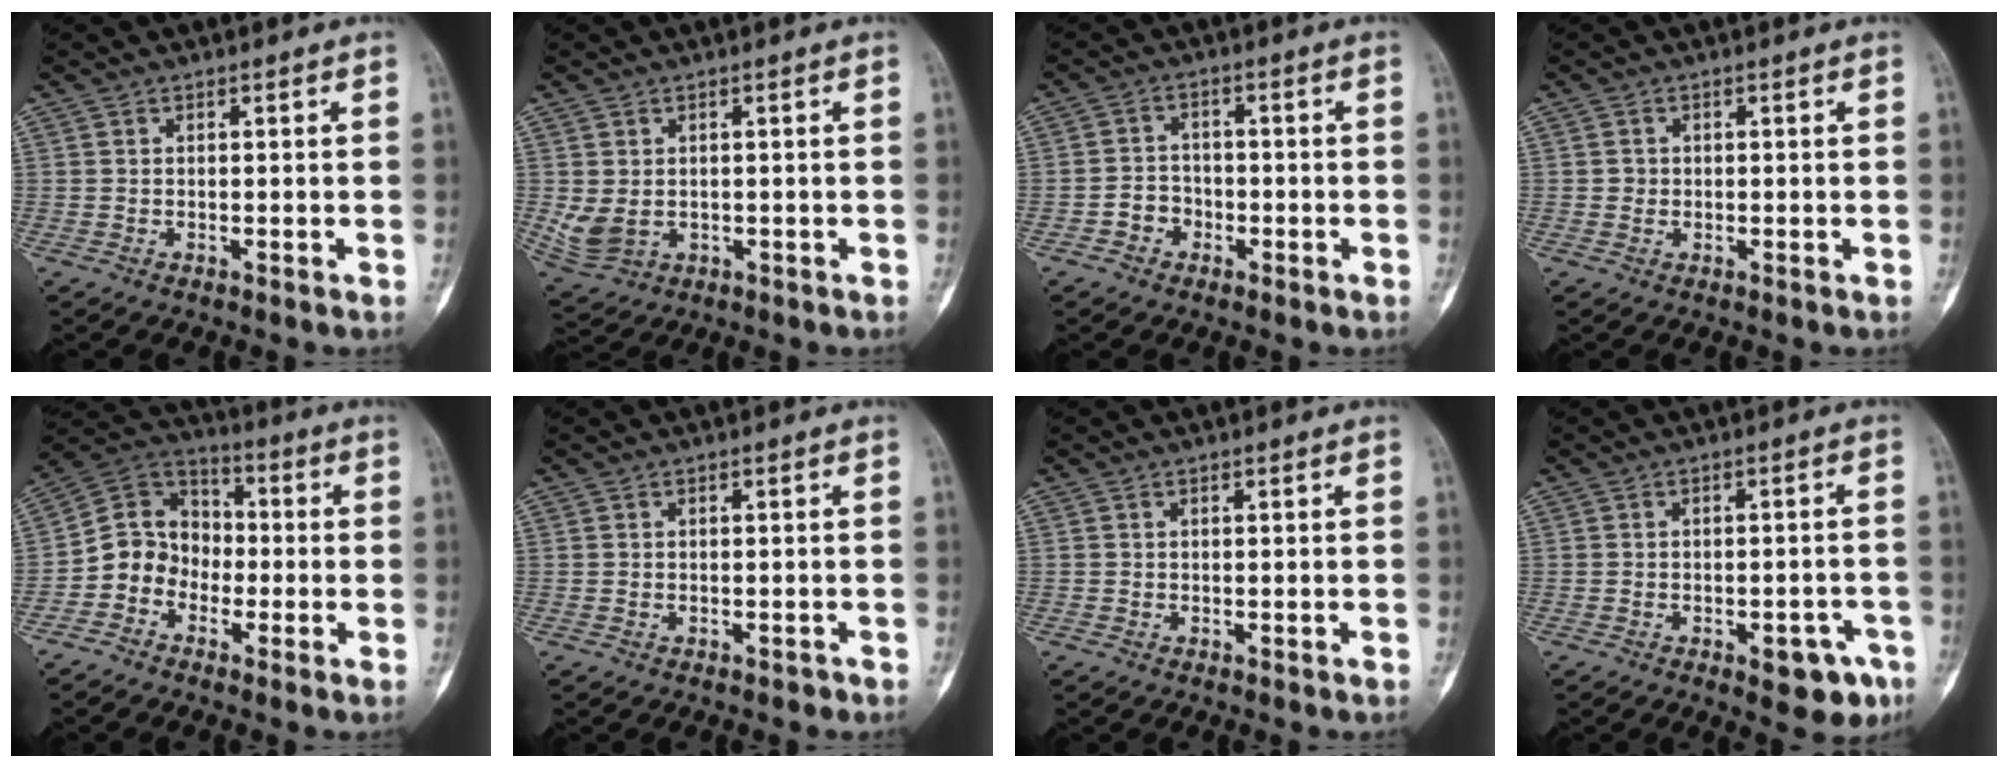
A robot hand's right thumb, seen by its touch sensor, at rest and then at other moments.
{"total": 5.2, "force": [0.0, 3.9, 3.4], "torque": [-0.069, -0.007, 0.016]}
{"total": 3.7, "force": [-1.8, 3.2, 0.9], "torque": [0.009, 0.020, -0.038]}
{"total": 1.1, "force": [0.0, 1.1, 0.2], "torque": [0.004, 0.003, -0.001]}
{"total": 9.7, "force": [-2.9, 8.5, 3.9], "torque": [-0.036, 0.056, -0.069]}
{"total": 0.7, "force": [-0.5, 0.4, 0.2], "torque": [0.000, 0.008, -0.007]}
{"total": 0.0}
{"total": 7.1, "force": [-3.5, 3.3, 5.2], "torque": [-0.041, 0.022, -0.038]}